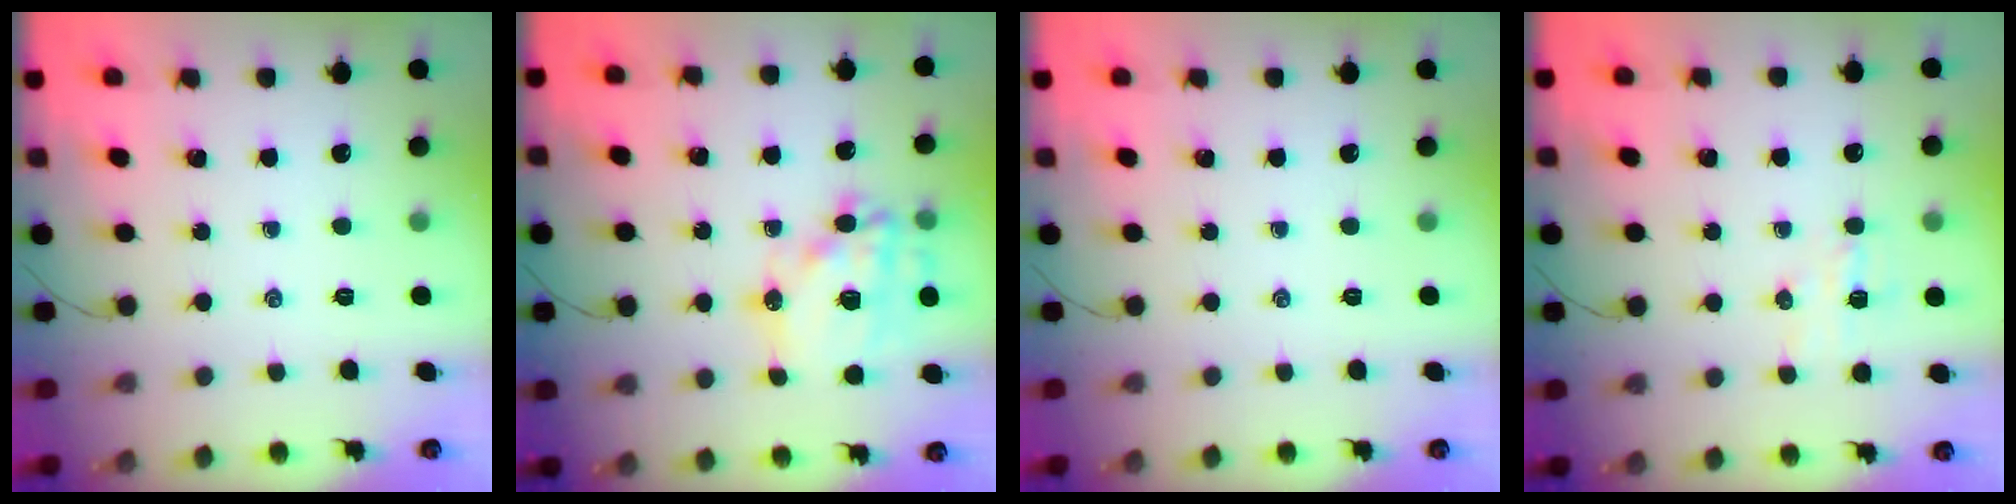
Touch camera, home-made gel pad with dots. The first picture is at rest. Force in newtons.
{"total": 17.5, "press": 17.1, "slide": 3.7}
{"total": 0.0}
{"total": 4.7, "press": 4.5, "slide": 1.1}